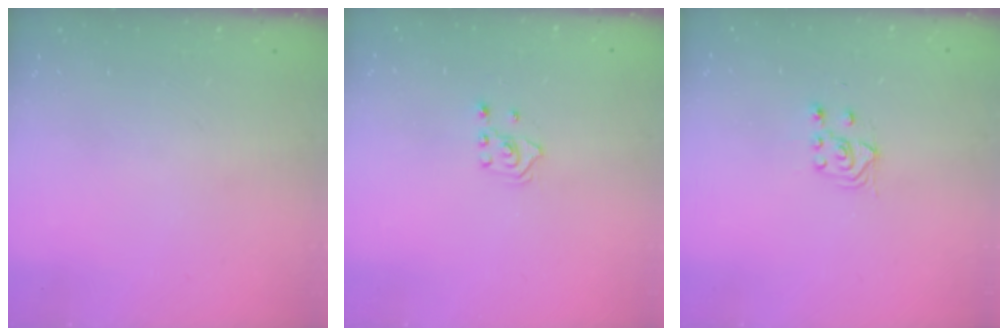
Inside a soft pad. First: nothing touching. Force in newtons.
{"total": 2.0, "press": 1.8, "slide": 0.9}
{"total": 3.7, "press": 3.6, "slide": 1.0}